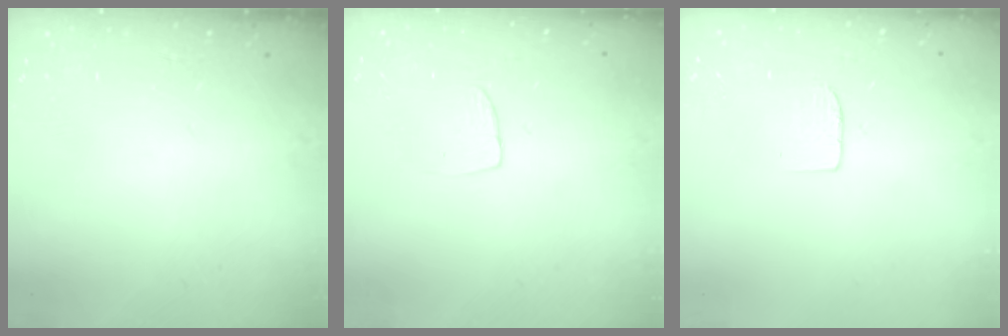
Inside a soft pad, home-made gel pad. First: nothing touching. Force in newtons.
{"total": 3.3, "press": 3.3, "slide": 0.2}
{"total": 3.7, "press": 3.7, "slide": 0.3}